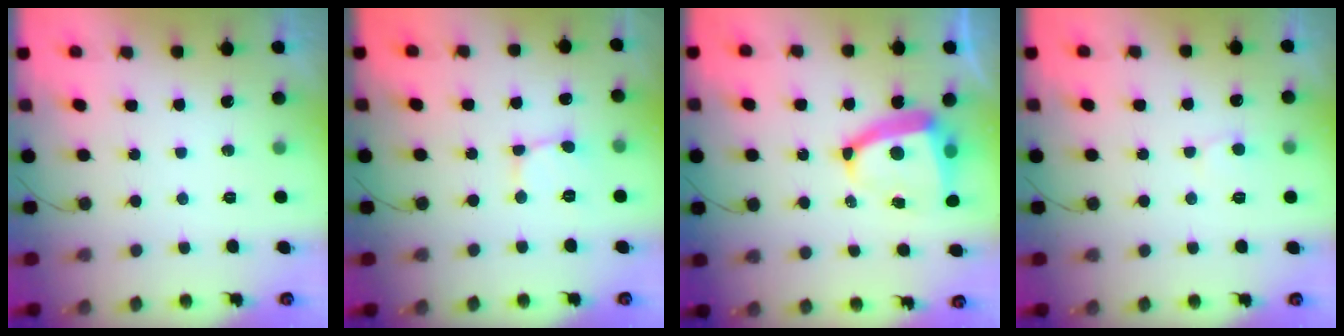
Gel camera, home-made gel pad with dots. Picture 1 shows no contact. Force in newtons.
{"total": 2.2, "press": 2.2, "slide": 0.1}
{"total": 11.0, "press": 10.9, "slide": 1.4}
{"total": 6.0, "press": 6.0, "slide": 0.5}